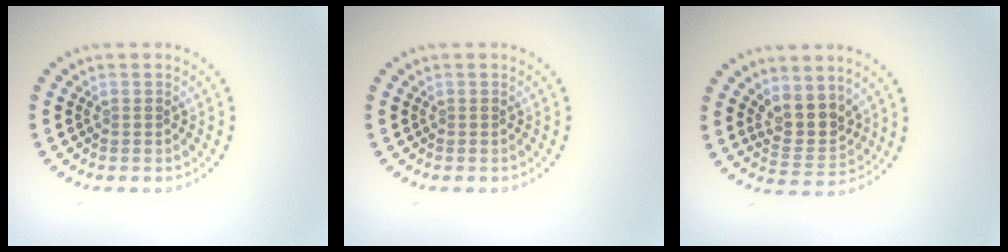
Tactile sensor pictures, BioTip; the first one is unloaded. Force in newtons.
{"total": 0.0}
{"total": 3.5, "press": 3.0, "slide": 1.8}